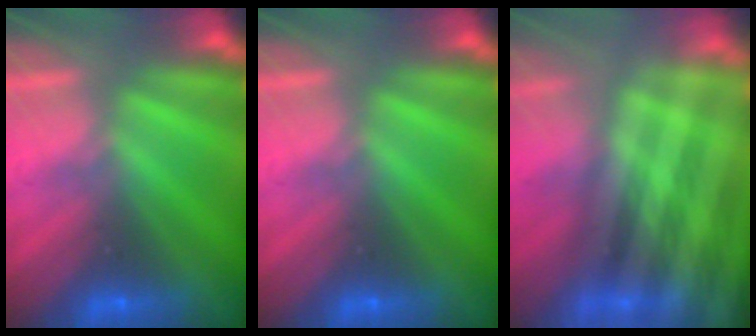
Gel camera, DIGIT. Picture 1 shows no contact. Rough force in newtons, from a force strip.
{"total": 0.0}
{"total": 5.8}